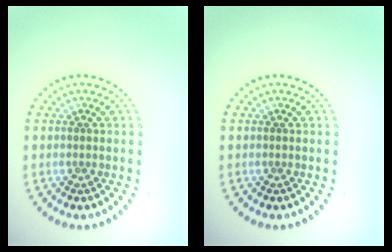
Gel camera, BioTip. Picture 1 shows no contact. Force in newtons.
{"total": 0.0}